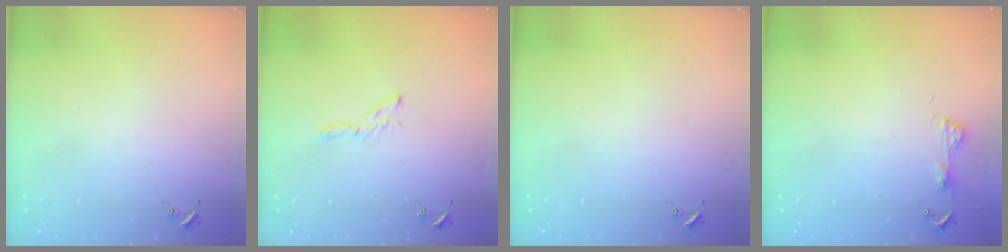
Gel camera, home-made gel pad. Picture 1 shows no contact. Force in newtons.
{"total": 3.9, "press": 3.8, "slide": 0.4}
{"total": 0.0}
{"total": 4.4, "press": 4.4, "slide": 0.5}